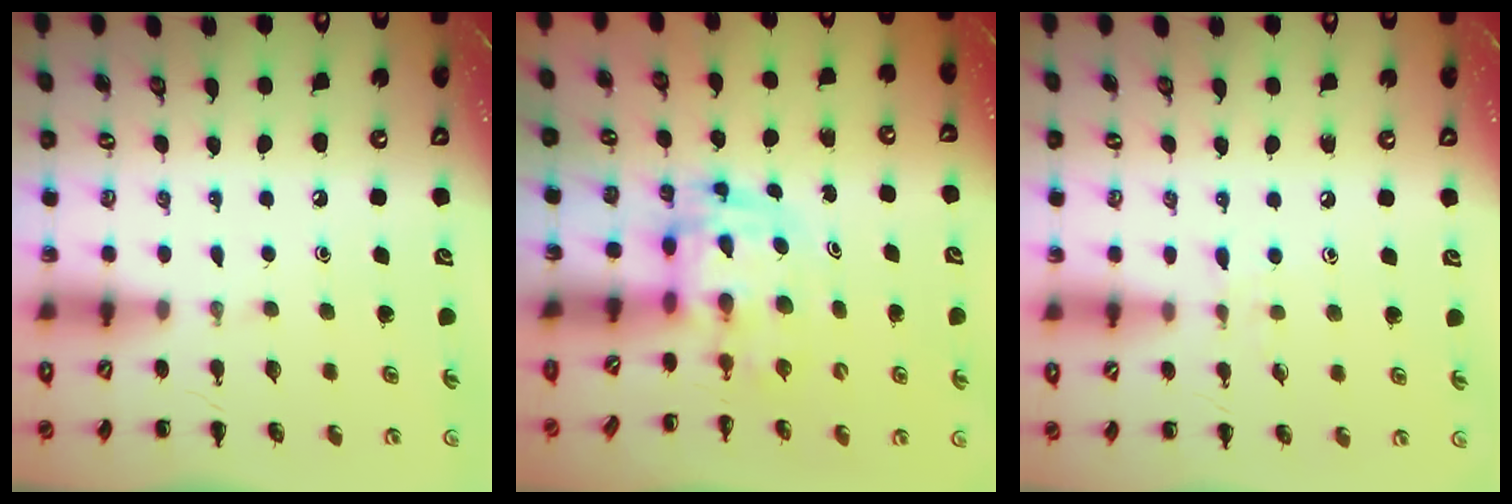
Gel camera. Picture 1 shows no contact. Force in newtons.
{"total": 2.8, "press": 2.7, "slide": 0.5}
{"total": 4.5, "press": 4.1, "slide": 1.8}